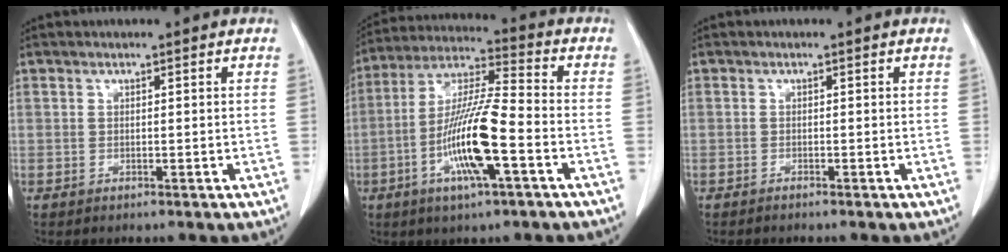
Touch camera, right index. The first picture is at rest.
{"total": 14.1, "force": [-4.5, 1.1, 13.3], "torque": [-0.264, -0.005, -0.085]}
{"total": 0.5, "force": [-0.5, -0.1, 0.1], "torque": [-0.006, -0.001, -0.011]}